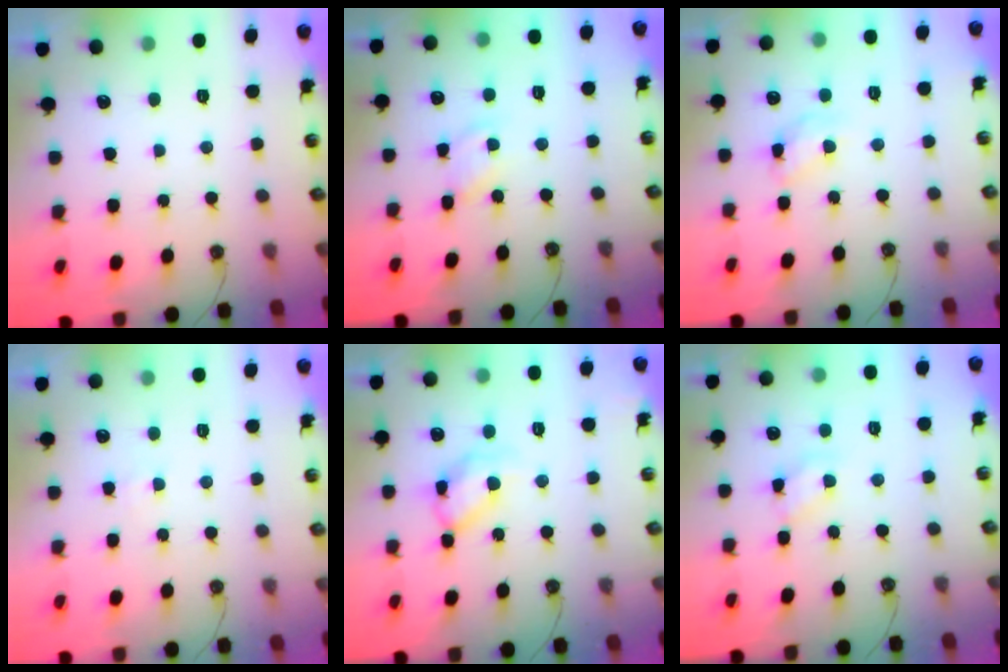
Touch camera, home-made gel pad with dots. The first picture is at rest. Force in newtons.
{"total": 4.6, "press": 4.5, "slide": 0.5}
{"total": 10.9, "press": 10.9, "slide": 0.8}
{"total": 4.0, "press": 3.9, "slide": 0.6}
{"total": 12.2, "press": 12.1, "slide": 1.6}
{"total": 5.2, "press": 5.2, "slide": 0.3}